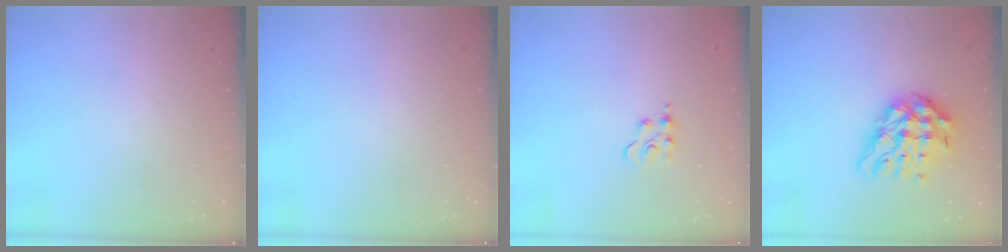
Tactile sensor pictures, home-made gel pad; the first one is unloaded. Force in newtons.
{"total": 0.0}
{"total": 4.7, "press": 4.6, "slide": 0.6}
{"total": 14.4, "press": 14.3, "slide": 1.8}